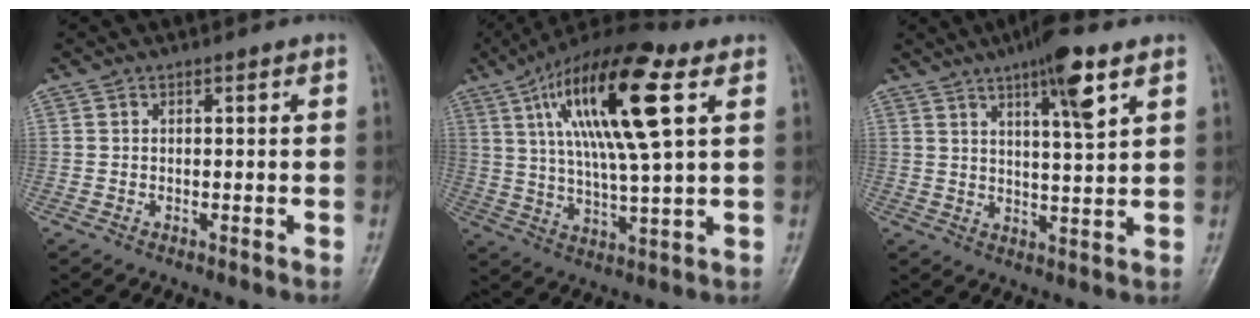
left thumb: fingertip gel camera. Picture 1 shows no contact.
{"total": 20.3, "force": [7.5, 5.2, 18.2], "torque": [-0.325, -0.005, 0.125]}
{"total": 9.6, "force": [5.2, 1.4, 7.9], "torque": [-0.123, -0.023, 0.082]}